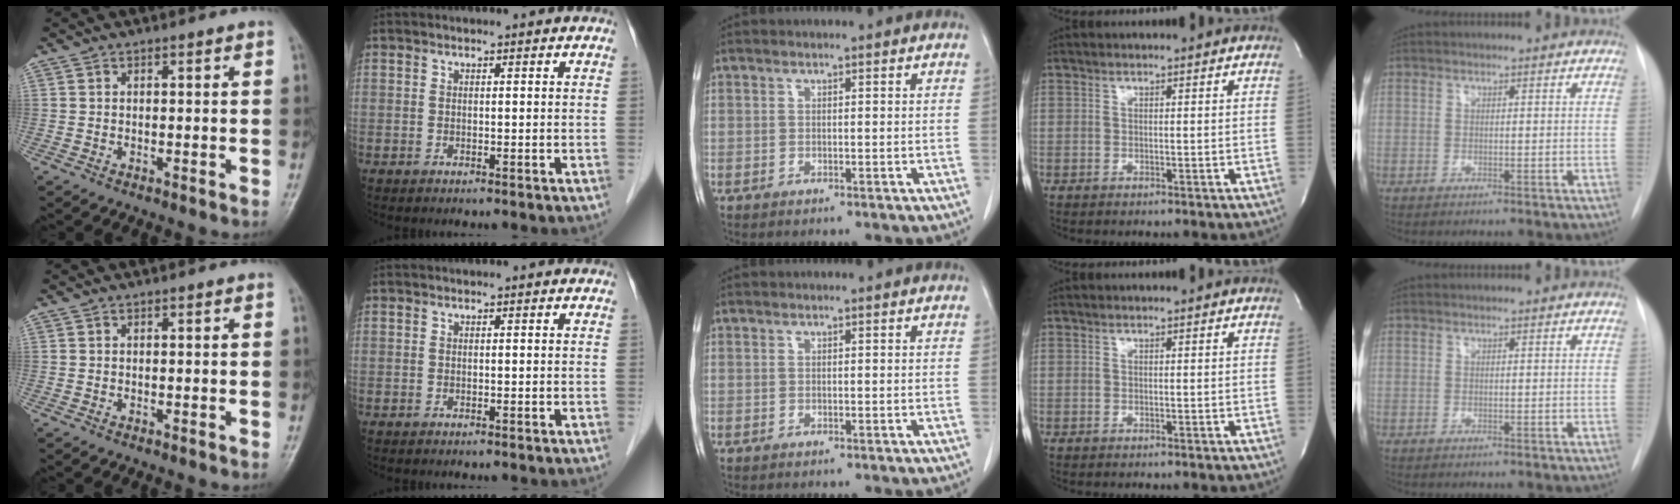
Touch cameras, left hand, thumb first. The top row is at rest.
{}